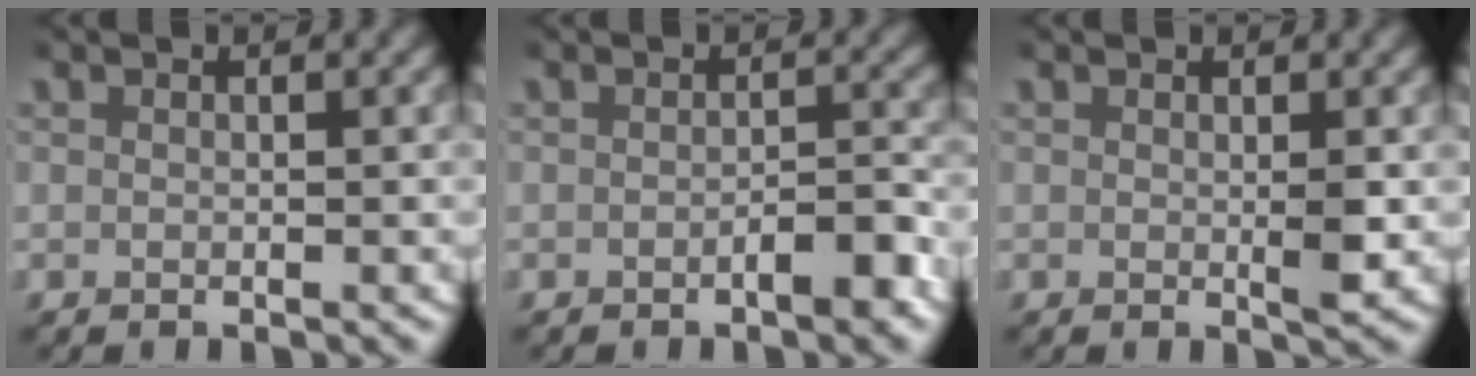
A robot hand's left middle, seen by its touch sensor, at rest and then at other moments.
{"total": 2.1, "force": [-1.3, 0.7, 1.6], "torque": [-0.017, 0.004, -0.023]}
{"total": 1.3, "force": [0.1, 0.2, 1.2], "torque": [-0.013, -0.005, 0.003]}